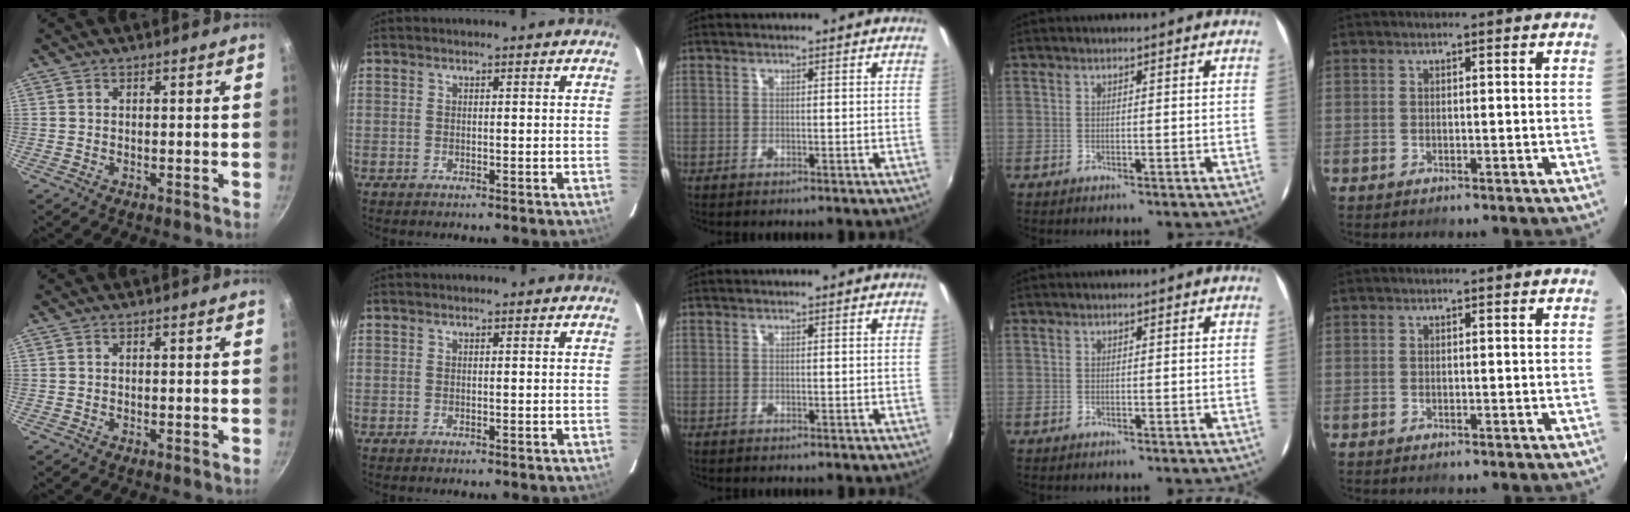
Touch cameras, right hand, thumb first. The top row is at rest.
{}